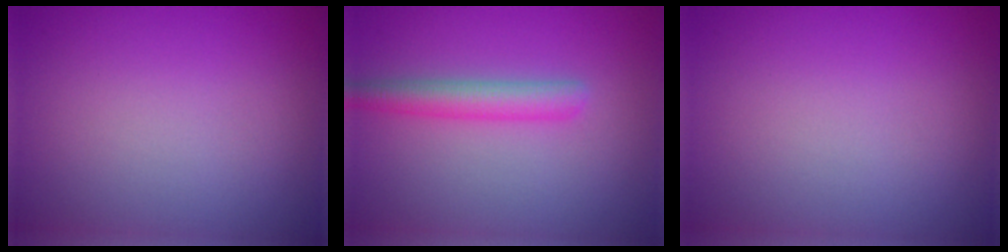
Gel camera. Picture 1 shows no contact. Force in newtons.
{"total": 3.0, "press": 3.0, "slide": 0.1}
{"total": 0.0}